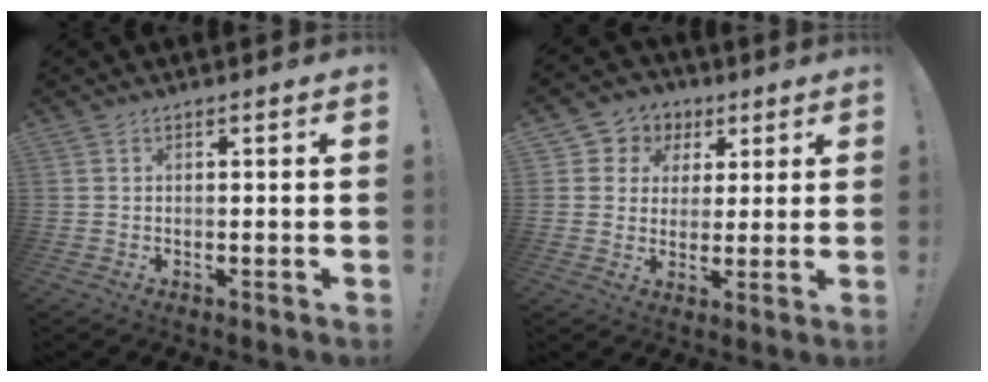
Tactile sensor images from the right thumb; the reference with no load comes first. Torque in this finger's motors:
{"motor_torque": [0.30, 0.39, -0.20, 0.01, 0.00]}